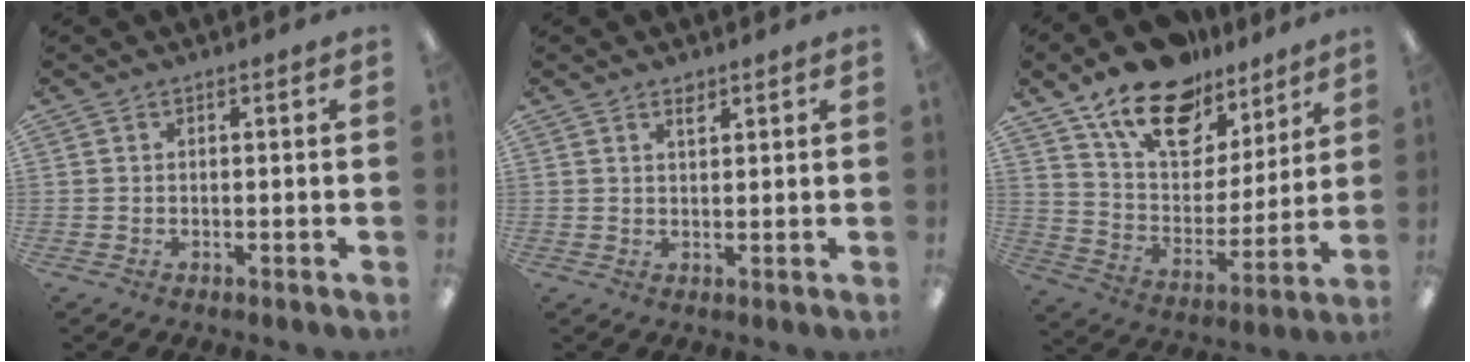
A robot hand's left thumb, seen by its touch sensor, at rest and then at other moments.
{"total": 1.8, "force": [1.5, 0.6, 0.8], "torque": [-0.010, -0.004, 0.026]}
{"total": 18.8, "force": [13.4, 10.0, 8.7], "torque": [-0.153, -0.082, 0.237]}